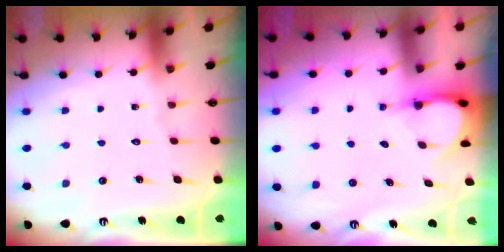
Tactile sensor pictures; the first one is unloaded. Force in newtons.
{"total": 3.9, "press": 3.9, "slide": 0.2}